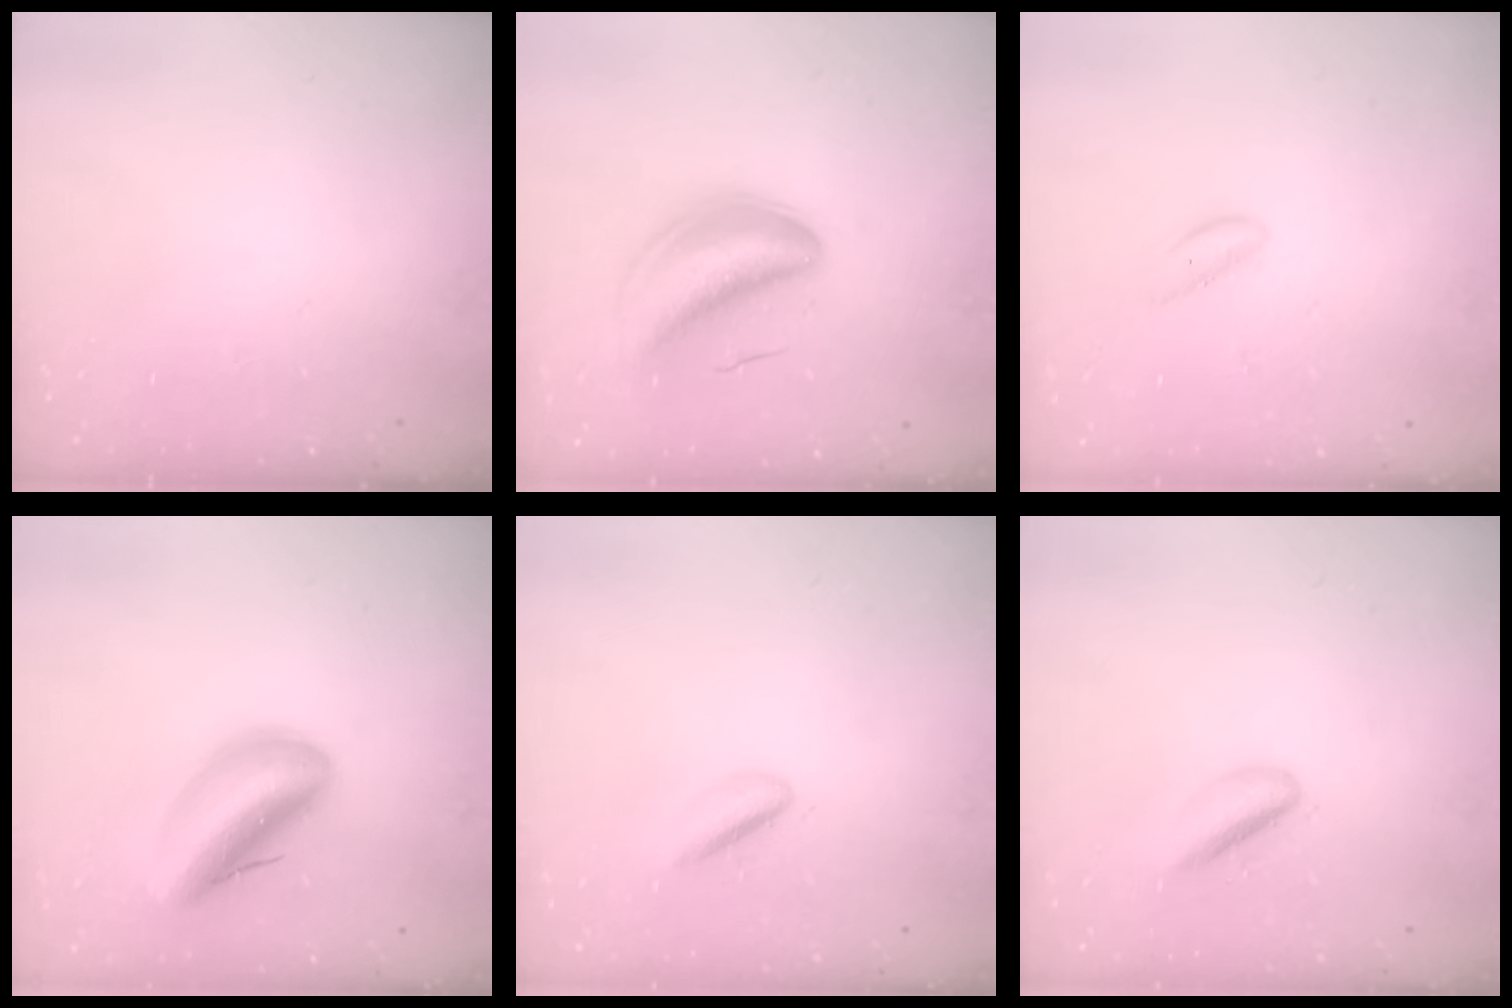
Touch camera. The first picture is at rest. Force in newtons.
{"total": 6.2, "press": 5.7, "slide": 2.4}
{"total": 0.9, "press": 0.8, "slide": 0.4}
{"total": 13.6, "press": 13.1, "slide": 3.8}
{"total": 3.2, "press": 2.9, "slide": 1.4}
{"total": 4.7, "press": 4.7, "slide": 0.9}